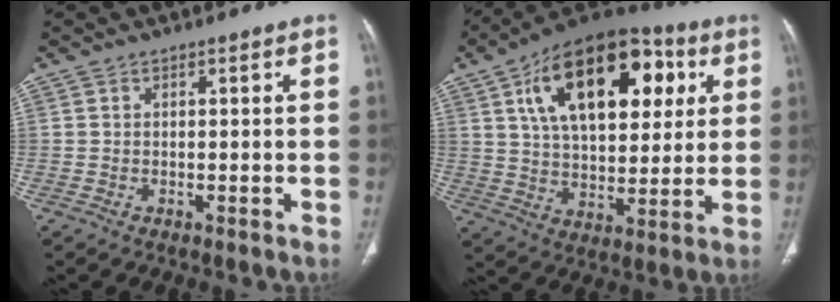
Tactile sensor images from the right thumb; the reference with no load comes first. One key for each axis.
{"total": 25.2, "fx": 8.6, "fy": 13.8, "fz": 19.2, "tx": -0.274, "ty": 0.003, "tz": 0.135}